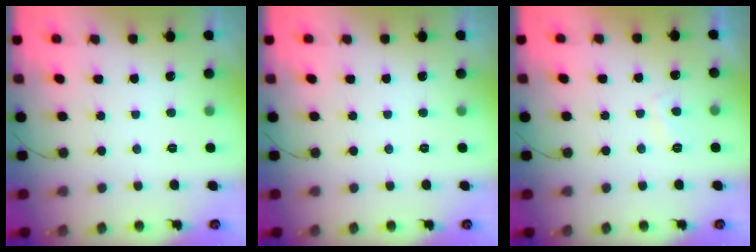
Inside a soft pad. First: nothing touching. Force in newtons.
{"total": 0.0}
{"total": 3.4, "press": 3.3, "slide": 0.9}